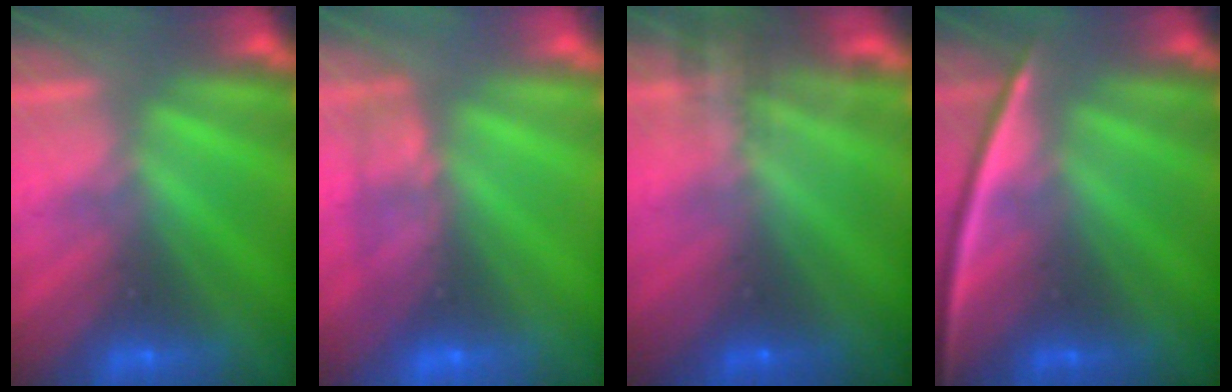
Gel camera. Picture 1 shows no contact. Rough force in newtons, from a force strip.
{"total": 2.4}
{"total": 7.6}
{"total": 2.3}